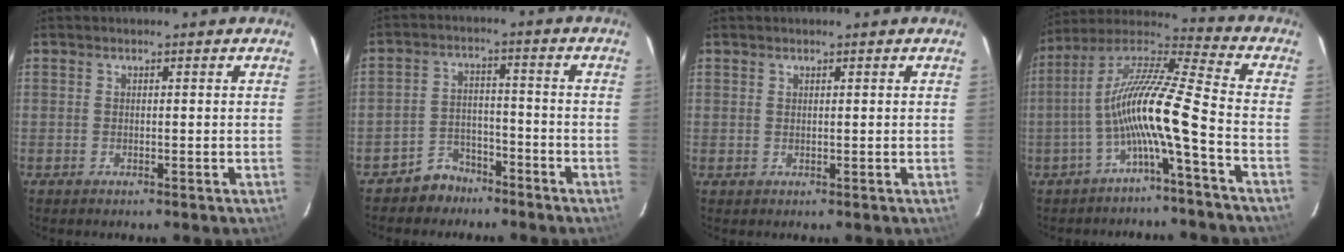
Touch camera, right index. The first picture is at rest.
{"total": 6.2, "force": [-4.9, 3.8, 0.7], "torque": [-0.024, 0.023, -0.078]}
{"total": 0.7, "force": [0.4, 0.6, 0.0], "torque": [0.002, 0.003, 0.006]}
{"total": 13.1, "force": [-4.4, 0.1, 12.3], "torque": [-0.235, 0.013, -0.090]}